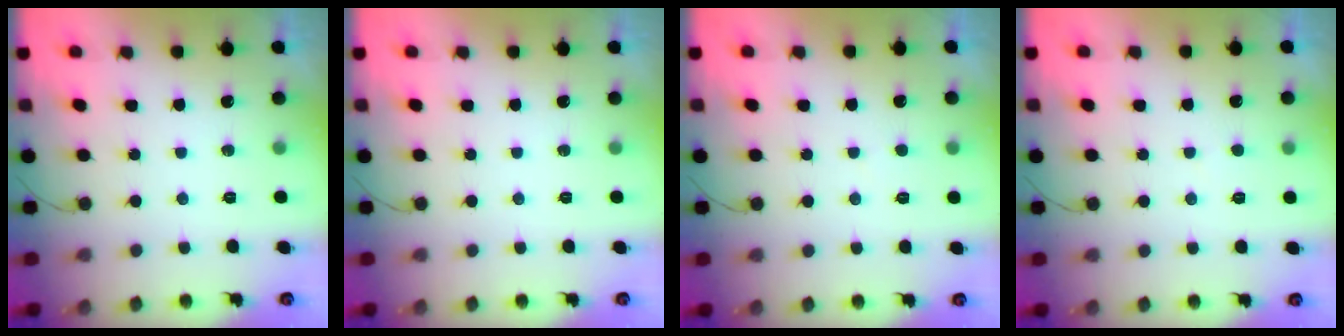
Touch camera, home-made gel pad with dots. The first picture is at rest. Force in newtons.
{"total": 0.0}
{"total": 1.9, "press": 1.9, "slide": 0.2}
{"total": 1.9, "press": 1.9, "slide": 0.2}